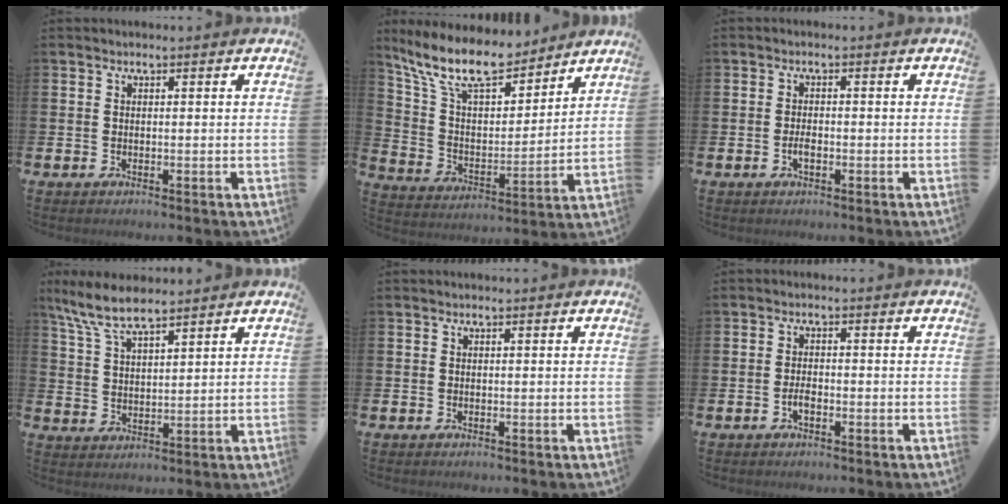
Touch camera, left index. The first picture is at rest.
{"total": 11.8, "force": [10.1, 3.5, 5.0], "torque": [-0.137, -0.055, 0.182]}
{"total": 1.6, "force": [-0.6, 0.7, 1.4], "torque": [-0.024, 0.001, -0.012]}
{"total": 7.1, "force": [6.2, 1.4, 3.2], "torque": [-0.088, -0.017, 0.115]}
{"total": 0.0}
{"total": 1.8, "force": [-0.9, 0.8, 1.4], "torque": [-0.026, 0.001, -0.017]}